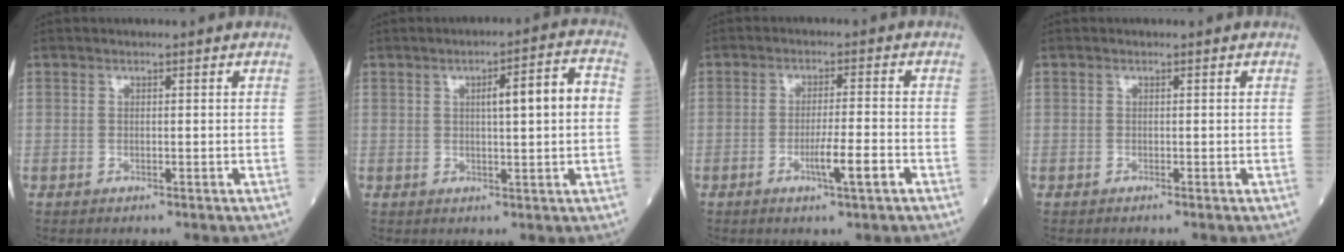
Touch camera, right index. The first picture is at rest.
{"total": 7.1, "force": [0.9, 0.5, 7.0], "torque": [-0.104, 0.017, 0.011]}
{"total": 5.0, "force": [-2.2, -0.2, 4.5], "torque": [-0.076, -0.006, -0.039]}
{"total": 0.0}